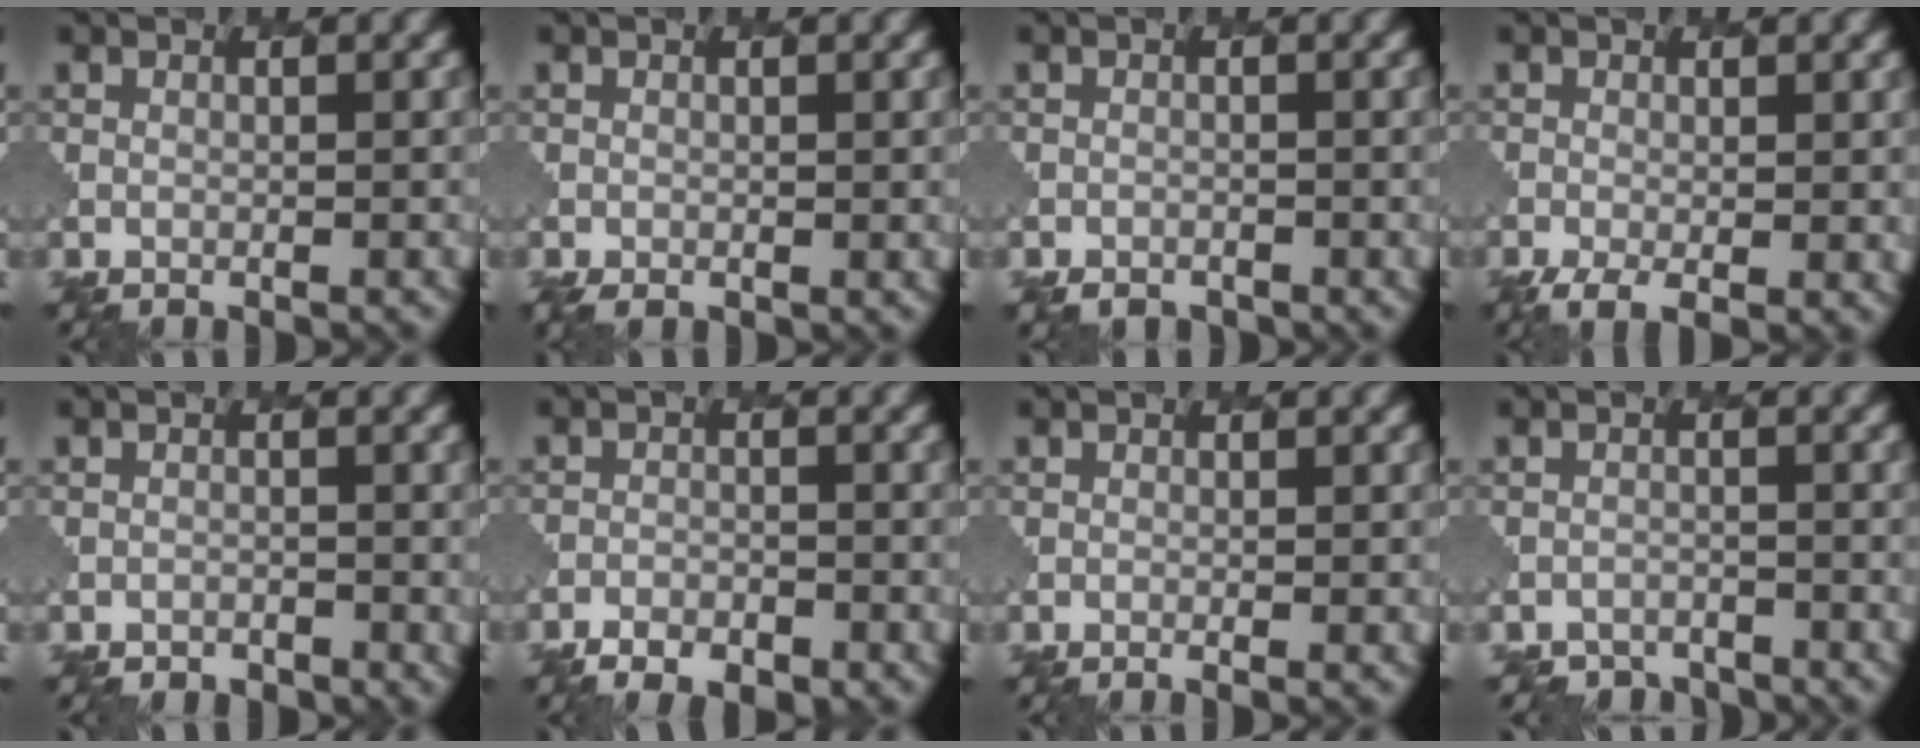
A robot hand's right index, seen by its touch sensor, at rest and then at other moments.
{"total": 2.6, "force": [-1.0, 1.5, 1.8], "torque": [-0.028, -0.006, -0.013]}
{"total": 1.6, "force": [-1.3, 0.9, 0.1], "torque": [0.000, -0.002, -0.022]}
{"total": 3.6, "force": [-1.3, 1.5, 3.0], "torque": [-0.056, -0.007, -0.020]}
{"total": 0.9, "force": [-0.6, 0.7, -0.1], "torque": [-0.001, -0.004, -0.009]}
{"total": 4.1, "force": [-3.2, 1.8, 1.7], "torque": [-0.025, -0.006, -0.051]}
{"total": 1.5, "force": [-0.1, 0.5, 1.4], "torque": [-0.011, -0.003, 0.001]}
{"total": 2.8, "force": [-2.5, 0.8, -0.7], "torque": [0.015, 0.001, -0.039]}